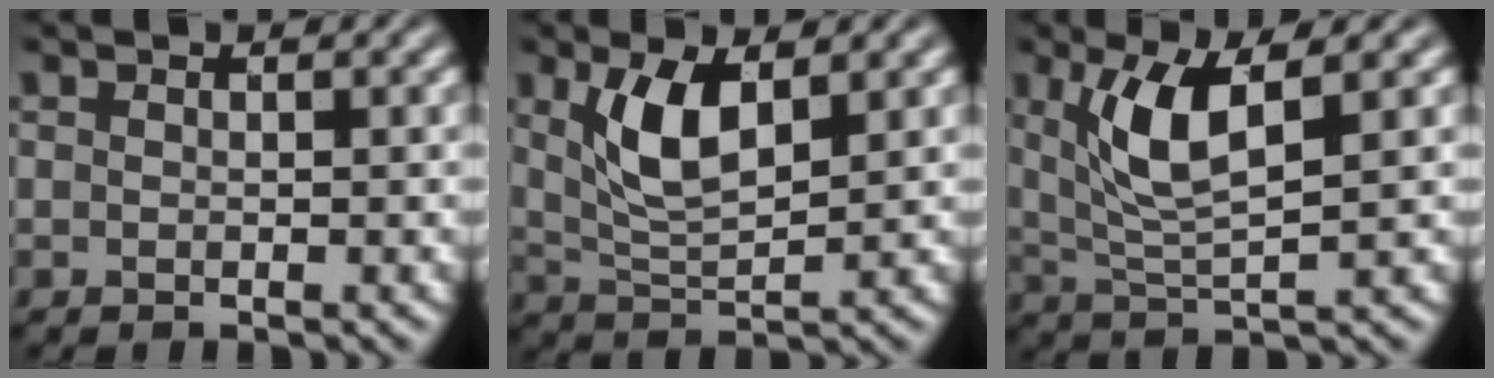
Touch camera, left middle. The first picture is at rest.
{"total": 4.9, "force": [1.6, 2.0, 4.1], "torque": [-0.099, -0.005, 0.036]}
{"total": 5.4, "force": [1.8, 1.6, 4.9], "torque": [-0.108, -0.005, 0.042]}